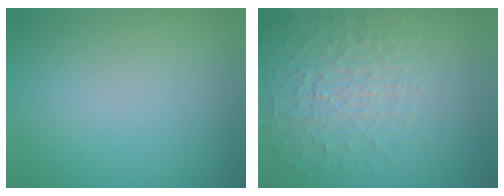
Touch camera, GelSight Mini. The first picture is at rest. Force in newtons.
{"total": 4.6, "press": 4.0, "slide": 2.3}